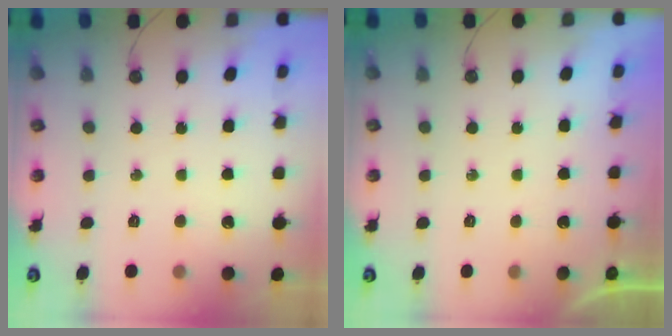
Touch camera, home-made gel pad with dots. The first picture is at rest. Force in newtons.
{"total": 0.0}